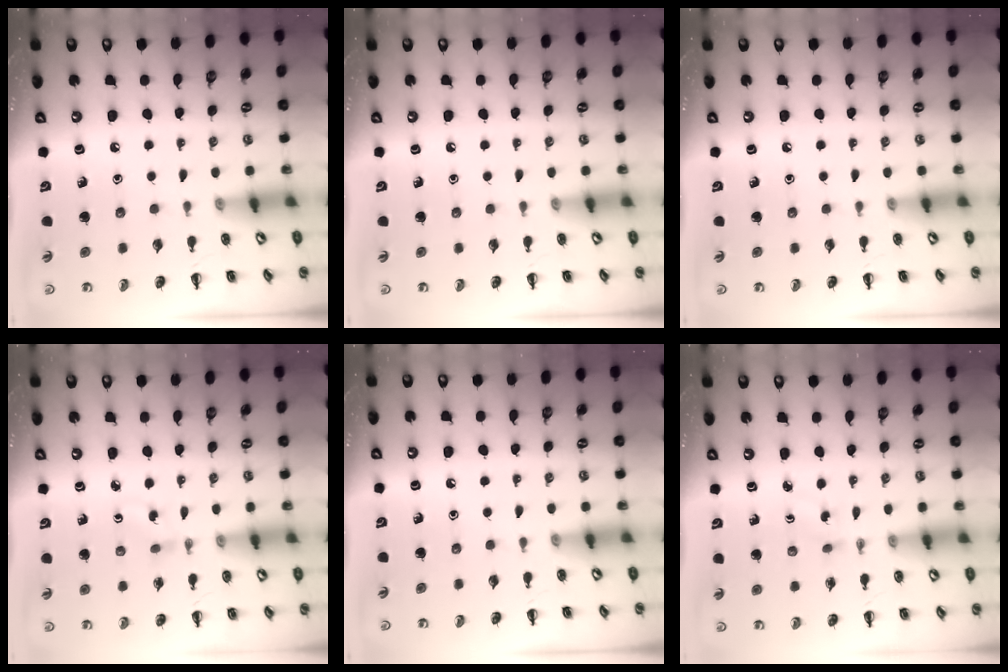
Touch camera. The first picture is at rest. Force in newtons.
{"total": 0.0}
{"total": 0.0}
{"total": 1.3, "press": 1.1, "slide": 0.7}
{"total": 0.0}
{"total": 1.5, "press": 1.3, "slide": 0.6}